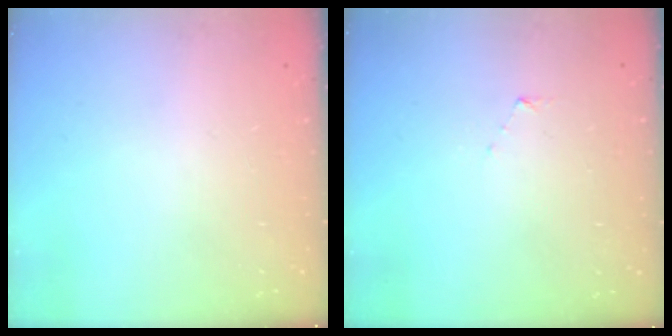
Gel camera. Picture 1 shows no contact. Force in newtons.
{"total": 2.9, "press": 2.8, "slide": 0.3}